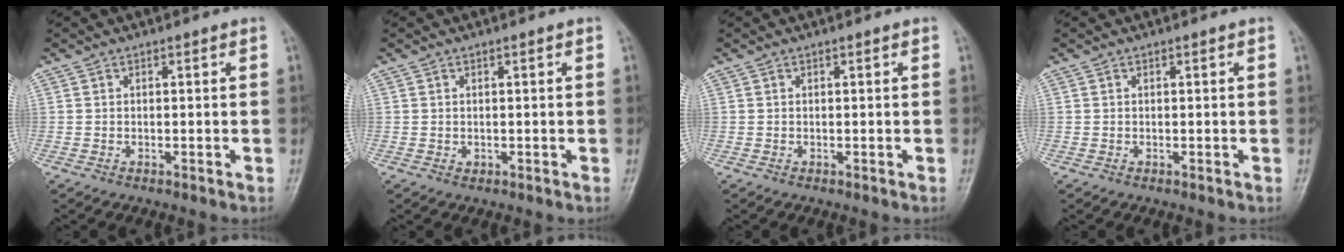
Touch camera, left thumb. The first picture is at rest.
{"total": 0.6, "force": [0.1, 0.4, 0.4], "torque": [-0.002, -0.001, 0.004]}
{"total": 0.0}
{"total": 0.0}